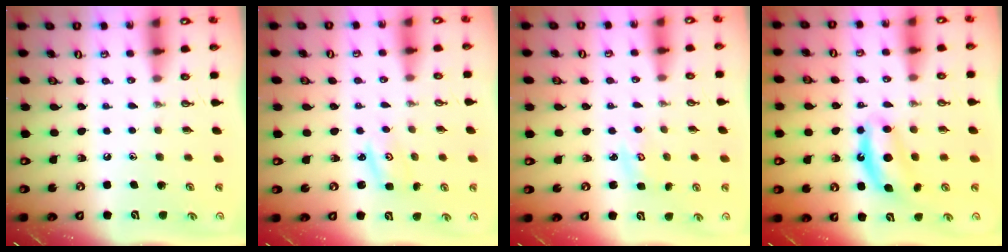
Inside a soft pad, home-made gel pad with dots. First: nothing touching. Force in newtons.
{"total": 1.6, "press": 1.5, "slide": 0.1}
{"total": 2.7, "press": 2.7, "slide": 0.3}
{"total": 7.8, "press": 7.8, "slide": 0.9}